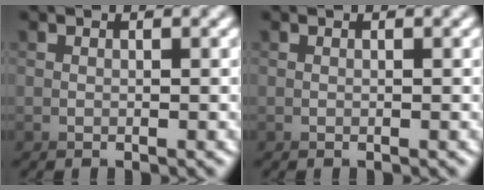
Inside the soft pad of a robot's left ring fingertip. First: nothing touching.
{"total": 0.0}